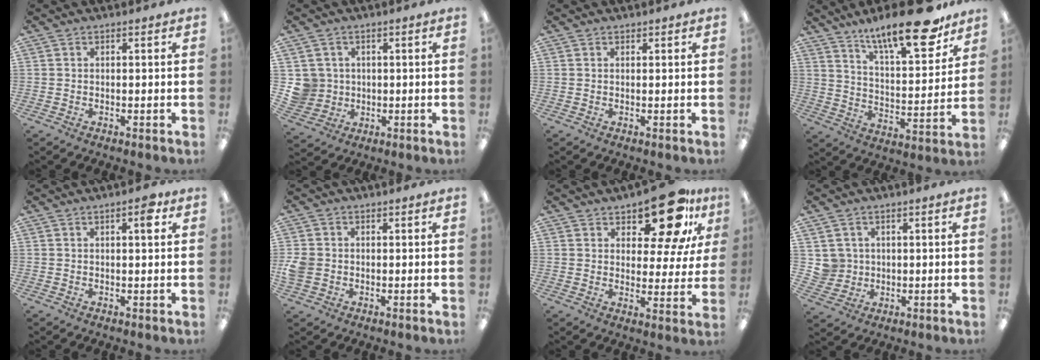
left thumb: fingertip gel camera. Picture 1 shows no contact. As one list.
[{"total": 6.0, "force": [1.1, 5.9, 0.6], "torque": [-0.022, 0.004, 0.026]}, {"total": 0.5, "force": [0.5, 0.2, 0.0], "torque": [0.008, -0.004, 0.007]}, {"total": 20.6, "force": [14.9, 6.2, 12.8], "torque": [-0.190, -0.091, 0.242]}, {"total": 3.3, "force": [1.6, 0.9, 2.7], "torque": [-0.035, -0.005, 0.021]}, {"total": 3.9, "force": [-0.5, 3.4, 1.7], "torque": [-0.036, 0.005, -0.007]}, {"total": 16.4, "force": [11.1, 7.0, 9.9], "torque": [-0.146, -0.063, 0.188]}, {"total": 4.6, "force": [1.8, 4.2, -0.1], "torque": [-0.009, 0.001, 0.036]}]